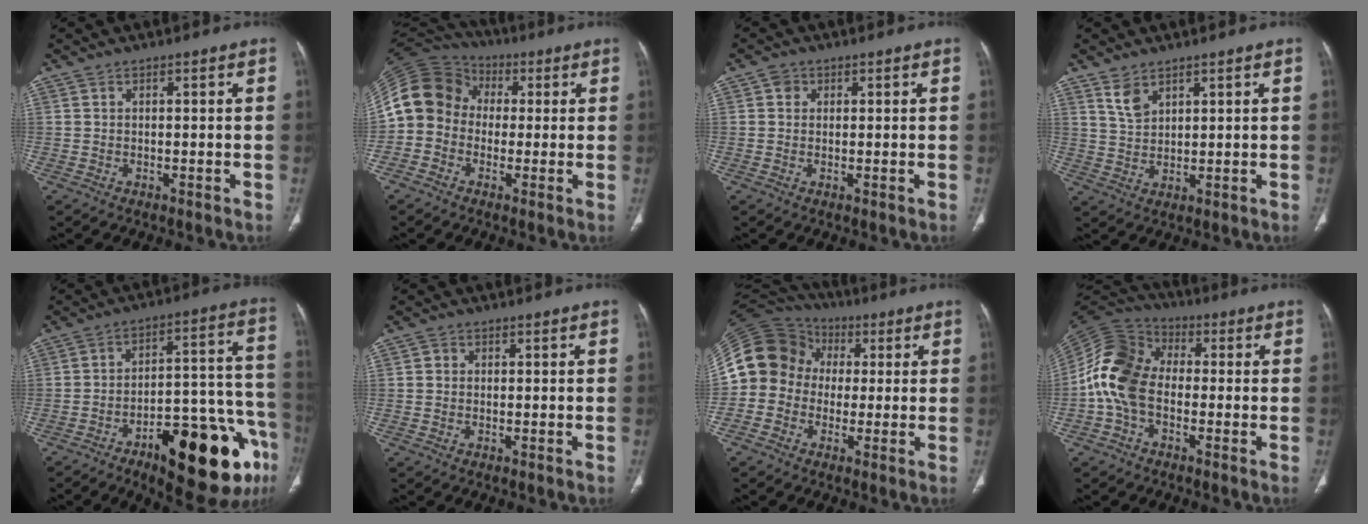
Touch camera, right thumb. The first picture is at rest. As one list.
[{"total": 13.5, "force": [-0.1, 11.7, 6.8], "torque": [-0.126, 0.040, -0.017]}, {"total": 1.8, "force": [0.6, 1.6, 0.6], "torque": [0.001, 0.001, 0.004]}, {"total": 4.1, "force": [2.8, 2.1, 2.1], "torque": [-0.032, -0.016, 0.065]}, {"total": 25.5, "force": [-13.0, 8.8, 20.1], "torque": [-0.208, 0.076, -0.179]}, {"total": 1.3, "force": [0.2, 1.2, 0.3], "torque": [0.000, 0.002, 0.003]}, {"total": 15.7, "force": [0.6, 13.9, 7.2], "torque": [-0.136, 0.047, 0.004]}, {"total": 13.0, "force": [-1.6, 9.1, 9.1], "torque": [-0.176, 0.032, -0.045]}]